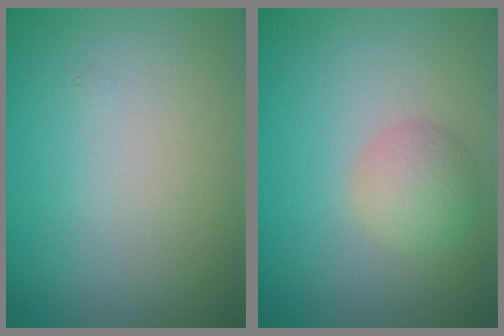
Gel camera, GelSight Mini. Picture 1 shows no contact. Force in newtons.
{"total": 2.7, "press": 2.7, "slide": 0.2}